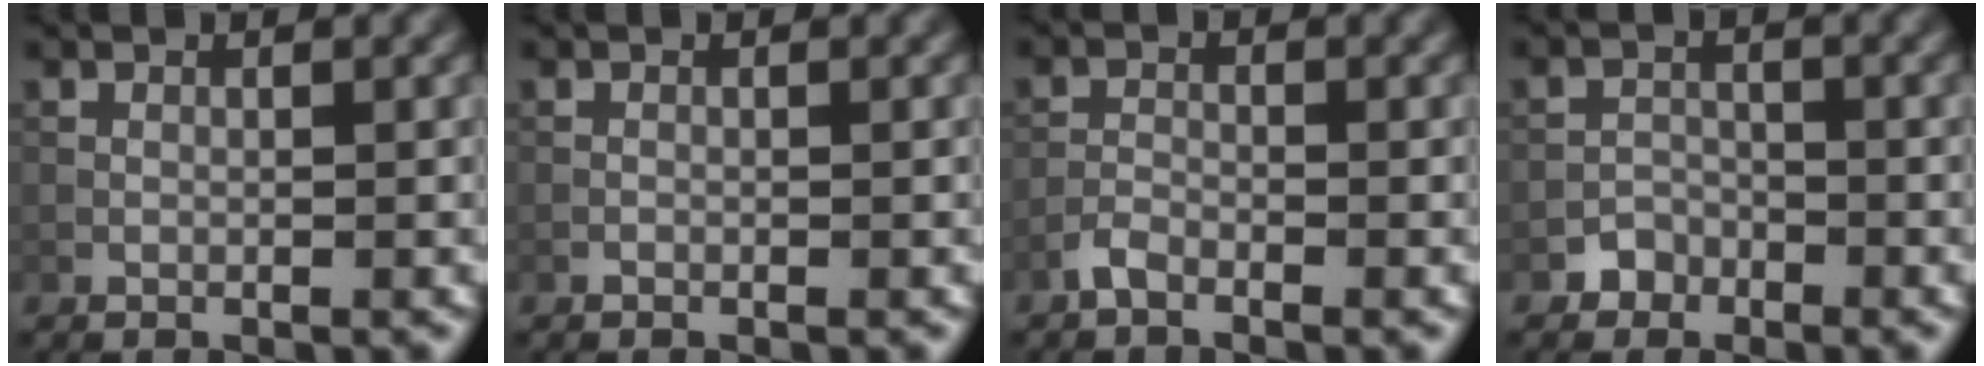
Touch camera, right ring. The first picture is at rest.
{"total": 0.0}
{"total": 1.3, "force": [-1.1, 0.4, 0.6], "torque": [-0.010, 0.005, -0.028]}
{"total": 1.5, "force": [-1.1, 1.1, 0.0], "torque": [0.011, 0.008, -0.019]}